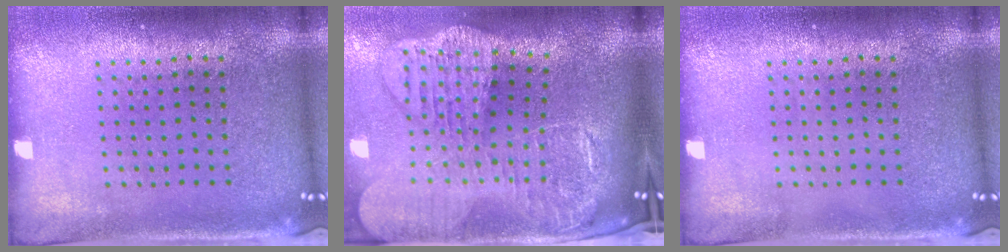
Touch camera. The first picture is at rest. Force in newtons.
{"total": 4.1, "press": 3.1, "slide": 2.6}
{"total": 0.0}